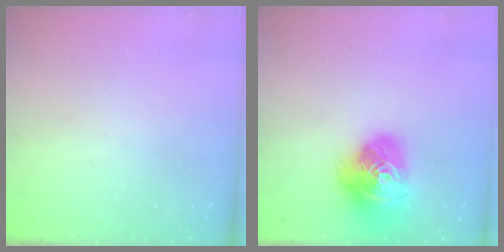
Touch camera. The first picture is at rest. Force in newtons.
{"total": 18.0, "press": 17.9, "slide": 1.9}